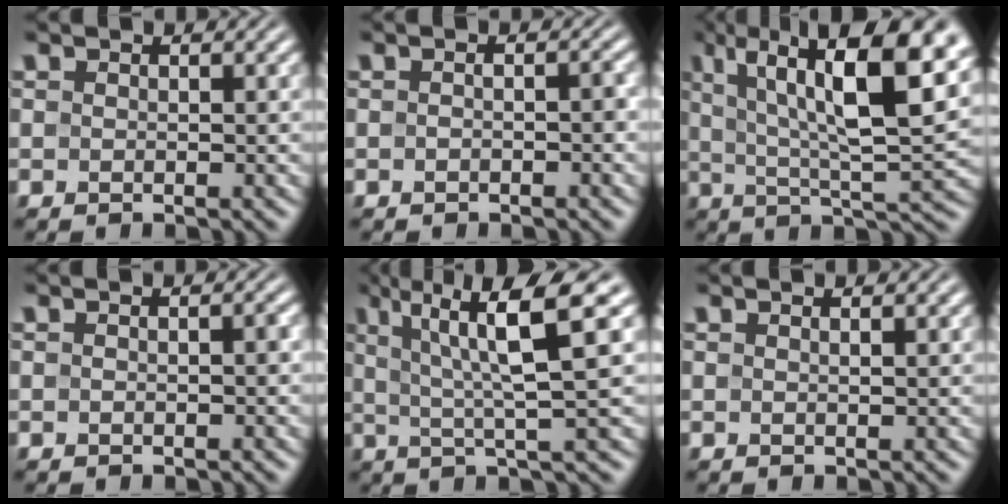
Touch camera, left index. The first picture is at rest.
{"total": 1.2, "force": [-0.4, 0.4, 1.1], "torque": [-0.019, 0.003, -0.007]}
{"total": 13.7, "force": [5.4, 3.9, 11.9], "torque": [-0.192, 0.013, 0.089]}
{"total": 0.6, "force": [-0.1, 0.1, 0.6], "torque": [-0.012, 0.002, -0.002]}
{"total": 8.4, "force": [3.0, 1.2, 7.7], "torque": [-0.119, 0.017, 0.048]}
{"total": 1.3, "force": [0.8, 0.4, 1.0], "torque": [-0.009, 0.003, 0.003]}